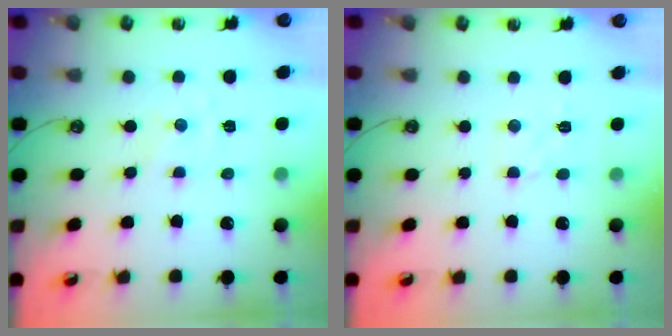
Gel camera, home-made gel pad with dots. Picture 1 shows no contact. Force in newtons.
{"total": 2.1, "press": 2.0, "slide": 0.6}